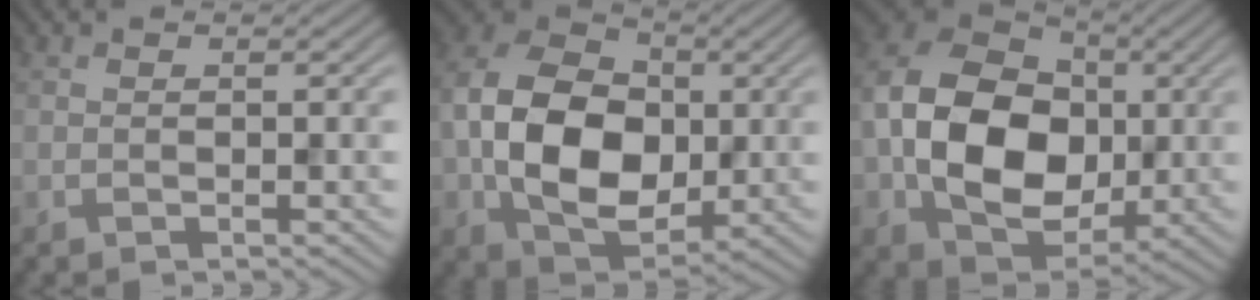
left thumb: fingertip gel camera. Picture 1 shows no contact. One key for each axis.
{"total": 13.6, "fx": -0.8, "fy": 9.6, "fz": 9.6, "tx": -0.213, "ty": 0.007, "tz": -0.018}
{"total": 15.0, "fx": -1.0, "fy": 11.0, "fz": 10.2, "tx": -0.223, "ty": 0.000, "tz": -0.016}